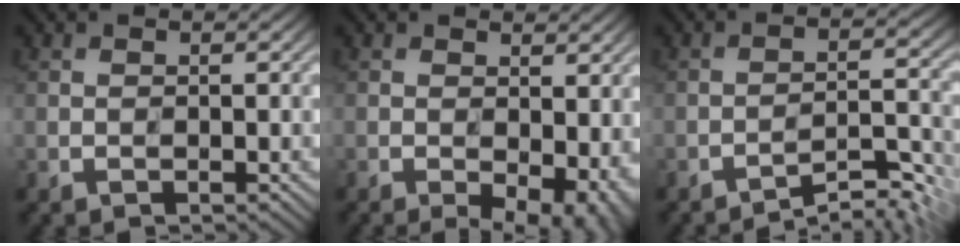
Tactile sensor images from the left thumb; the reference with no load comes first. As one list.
[{"total": 6.7, "force": [-1.7, 3.5, 5.4], "torque": [-0.072, -0.013, -0.018]}, {"total": 5.3, "force": [-4.3, 0.6, 3.1], "torque": [-0.049, 0.009, -0.068]}]